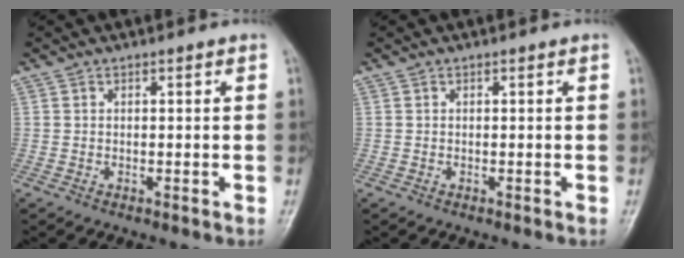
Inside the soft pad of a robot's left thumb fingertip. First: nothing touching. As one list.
[{"total": 0.0}]